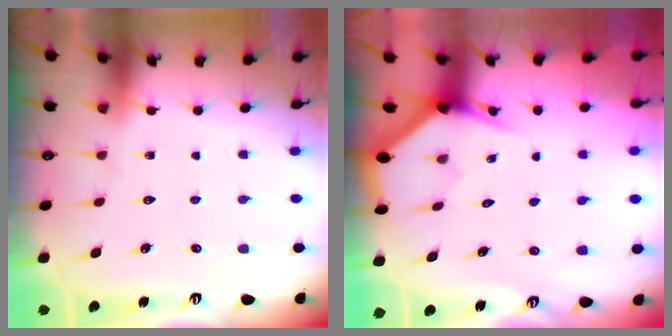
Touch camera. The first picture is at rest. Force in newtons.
{"total": 3.1, "press": 3.1, "slide": 0.1}